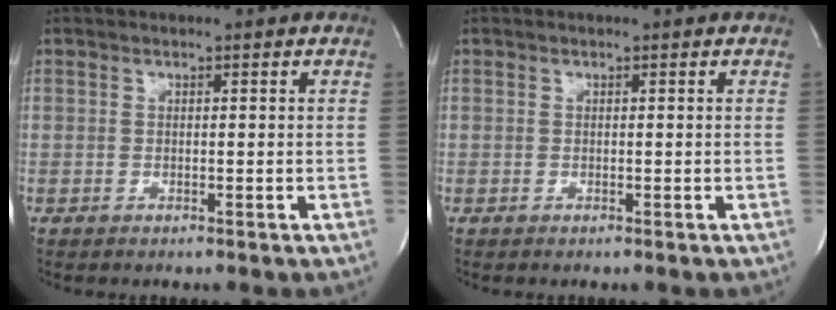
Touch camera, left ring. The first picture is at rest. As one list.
[{"total": 0.0}]